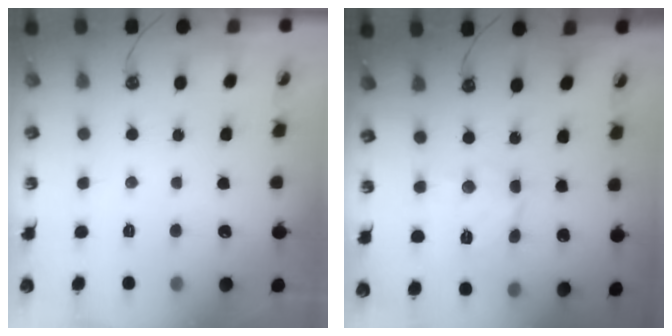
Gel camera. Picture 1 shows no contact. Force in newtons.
{"total": 9.6, "press": 9.5, "slide": 0.9}